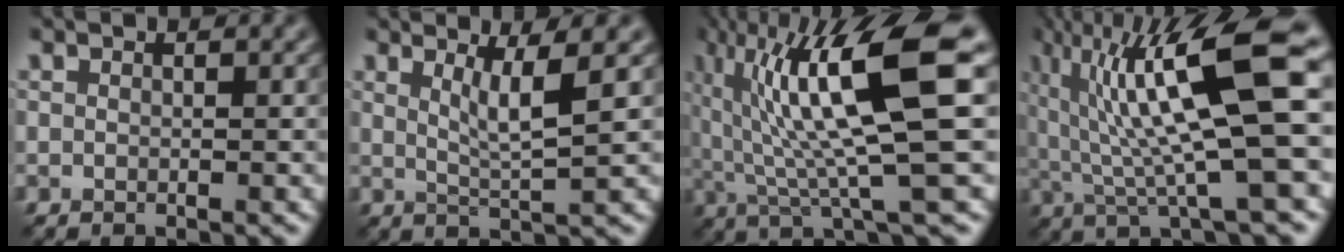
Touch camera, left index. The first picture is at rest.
{"total": 3.7, "force": [1.3, 0.6, 3.4], "torque": [-0.053, -0.006, 0.026]}
{"total": 12.8, "force": [3.3, 2.3, 12.1], "torque": [-0.193, 0.006, 0.063]}
{"total": 13.2, "force": [3.8, 2.8, 12.4], "torque": [-0.204, 0.010, 0.068]}